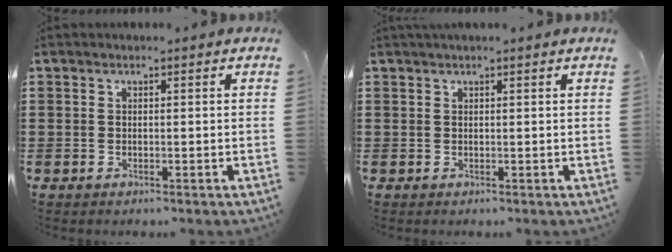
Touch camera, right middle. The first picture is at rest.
{"total": 0.6, "force": [0.5, 0.0, 0.4], "torque": [-0.007, 0.001, 0.009]}